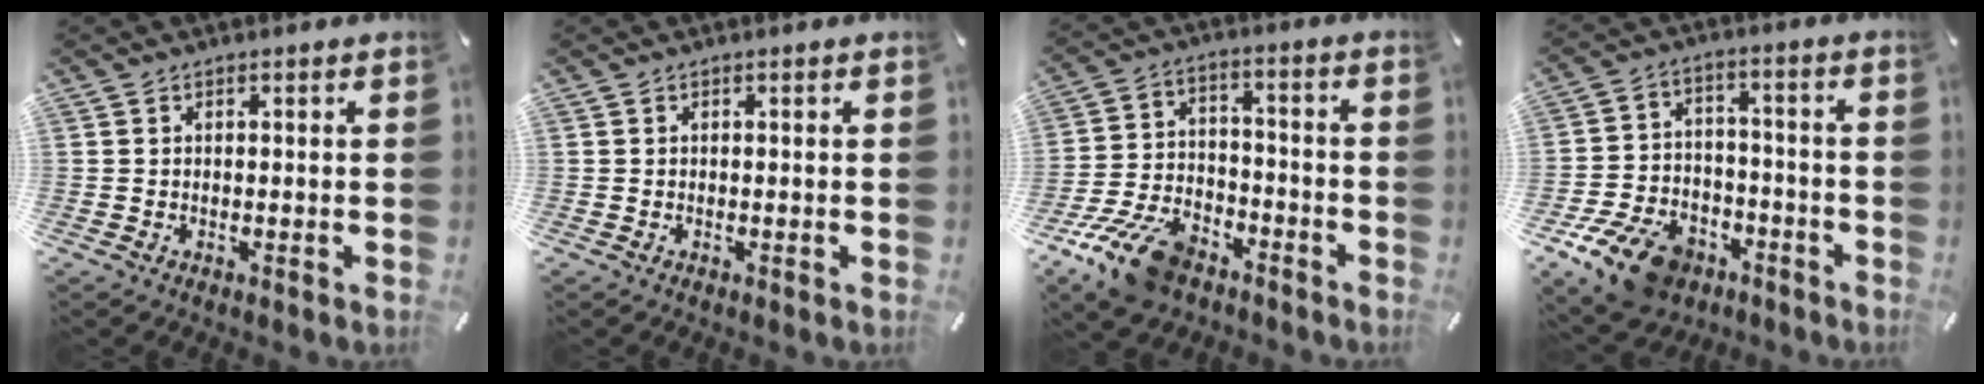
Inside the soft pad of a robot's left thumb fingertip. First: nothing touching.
{"total": 0.0}
{"total": 14.2, "force": [-9.4, 7.5, 7.4], "torque": [-0.138, 0.060, -0.166]}
{"total": 12.6, "force": [-8.3, 7.5, 5.8], "torque": [-0.105, 0.065, -0.148]}